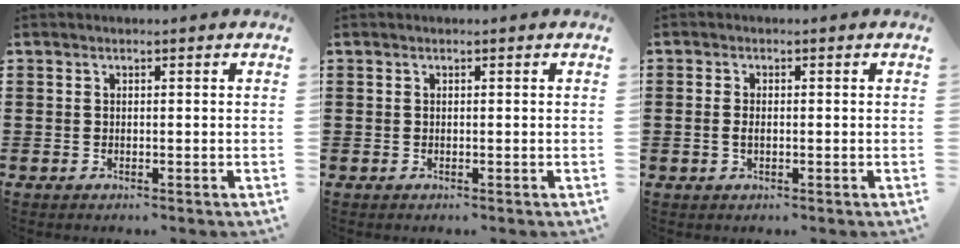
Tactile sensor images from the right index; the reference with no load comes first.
{"total": 0.0}
{"total": 1.4, "force": [-0.2, 0.6, 1.2], "torque": [-0.032, -0.002, -0.007]}